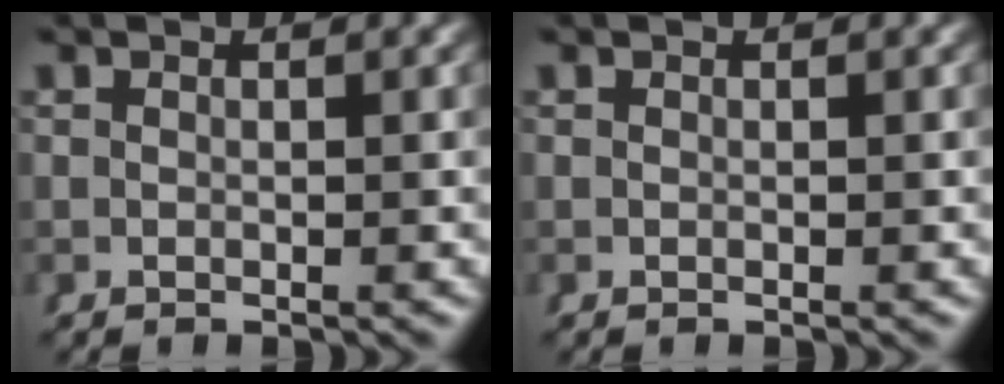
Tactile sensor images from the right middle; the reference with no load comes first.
{"total": 0.0}